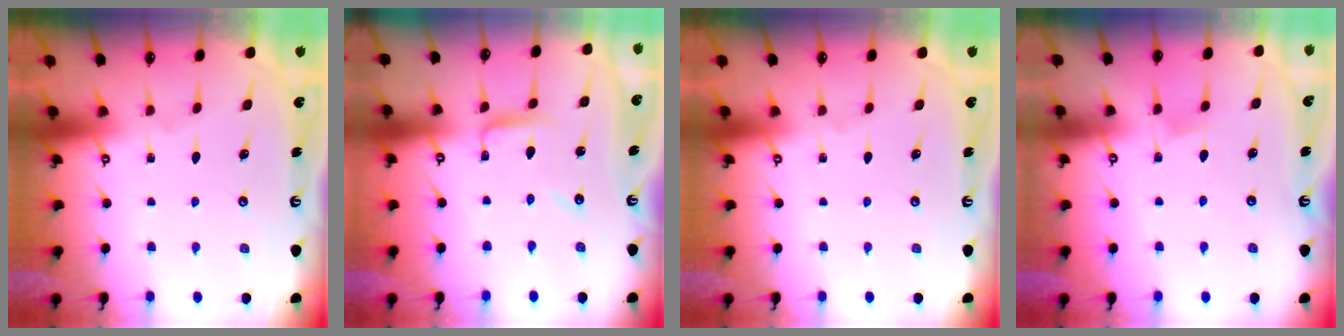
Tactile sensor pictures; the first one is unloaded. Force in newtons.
{"total": 5.5, "press": 5.5, "slide": 0.4}
{"total": 0.0}
{"total": 3.7, "press": 3.7, "slide": 0.6}